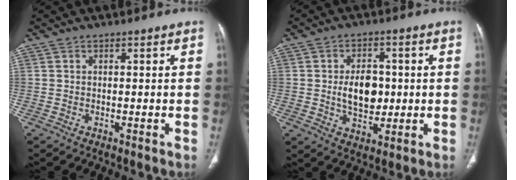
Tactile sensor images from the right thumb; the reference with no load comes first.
{"total": 8.7, "force": [0.1, 5.8, 6.5], "torque": [-0.080, 0.000, 0.006]}